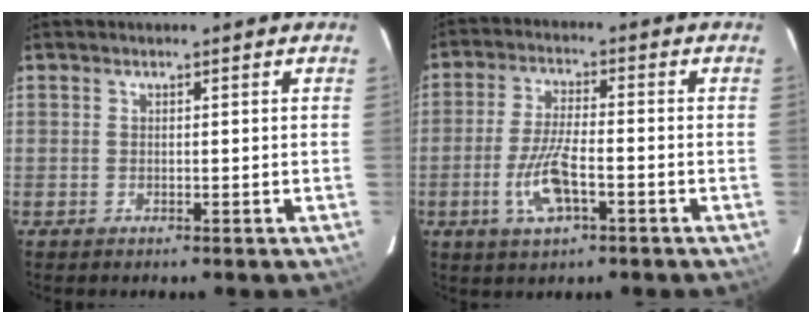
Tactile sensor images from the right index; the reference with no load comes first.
{"total": 8.3, "force": [-3.3, 2.5, 7.2], "torque": [-0.152, -0.003, -0.061]}